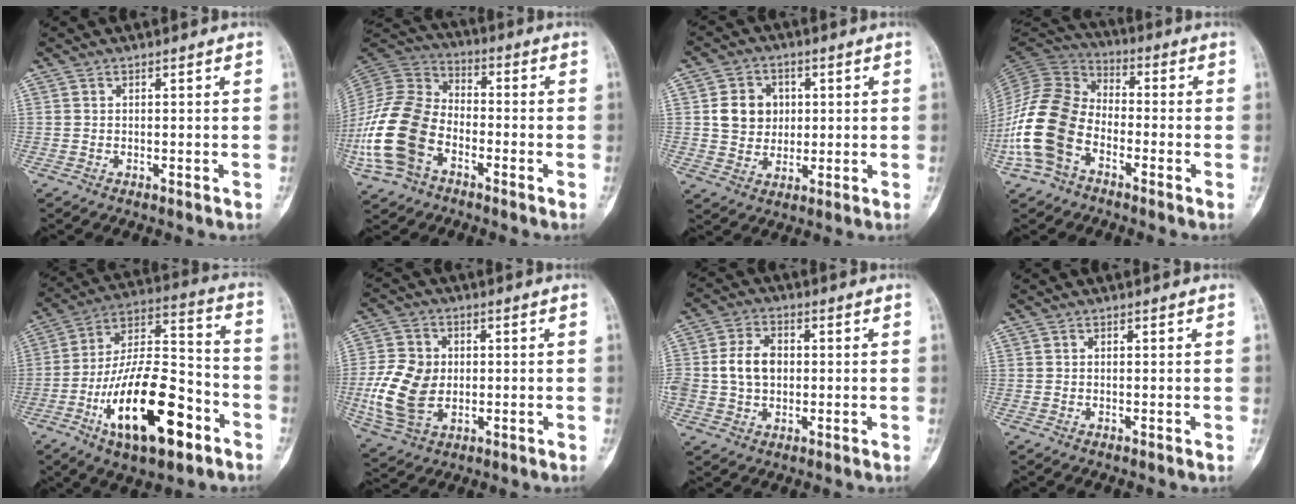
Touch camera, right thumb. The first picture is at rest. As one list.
[{"total": 19.1, "force": [-6.8, 12.7, 12.5], "torque": [-0.269, 0.038, -0.136]}, {"total": 8.0, "force": [1.3, 7.0, 3.6], "torque": [-0.027, -0.003, 0.024]}, {"total": 16.1, "force": [-5.9, 10.7, 10.4], "torque": [-0.217, 0.046, -0.129]}, {"total": 23.4, "force": [-9.9, 9.8, 18.9], "torque": [-0.327, 0.061, -0.161]}, {"total": 12.8, "force": [-1.1, 9.4, 8.7], "torque": [-0.166, 0.001, -0.017]}, {"total": 8.0, "force": [0.3, 5.9, 5.4], "torque": [-0.081, 0.014, 0.005]}, {"total": 0.0}]